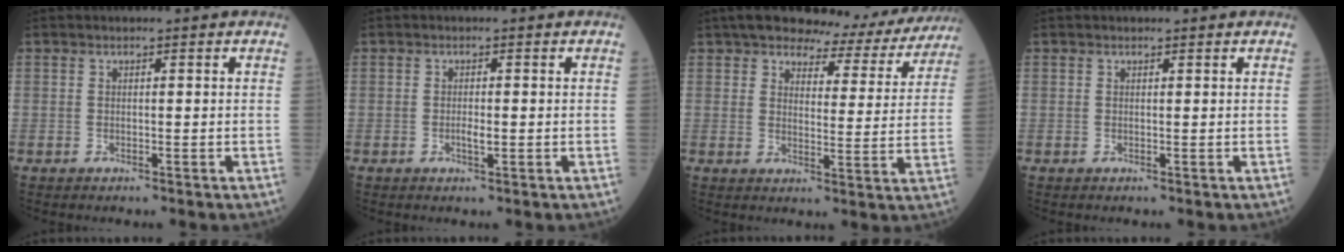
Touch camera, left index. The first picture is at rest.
{"total": 1.5, "force": [-0.4, 0.4, 1.4], "torque": [-0.026, -0.002, -0.007]}
{"total": 13.4, "force": [12.2, 3.7, 4.0], "torque": [-0.035, -0.003, 0.136]}
{"total": 0.0}